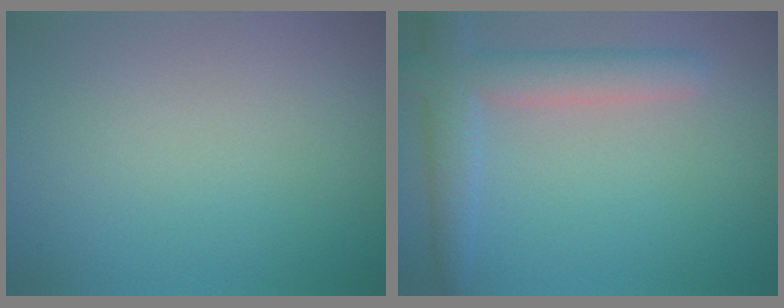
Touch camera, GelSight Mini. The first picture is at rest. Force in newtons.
{"total": 4.6, "press": 4.6, "slide": 0.4}